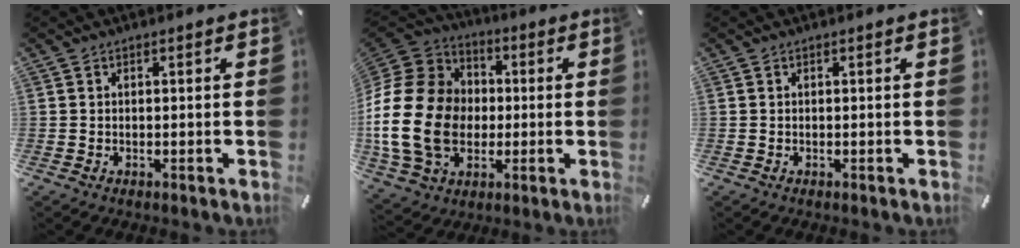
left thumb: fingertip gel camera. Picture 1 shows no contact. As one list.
[{"total": 22.8, "force": [-3.1, 18.3, 13.2], "torque": [-0.273, 0.024, -0.046]}, {"total": 0.0}]